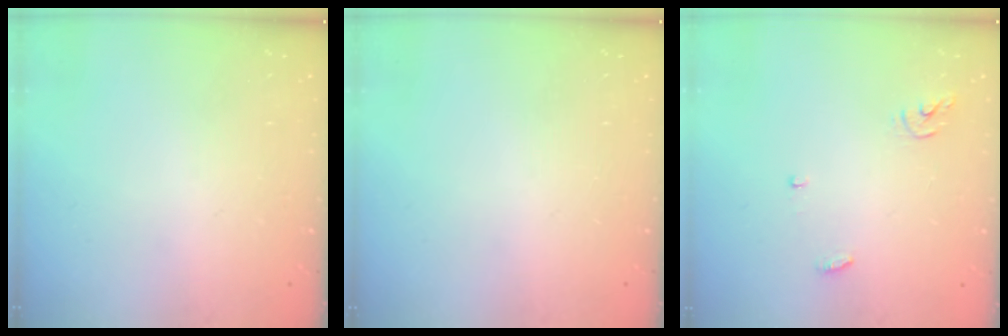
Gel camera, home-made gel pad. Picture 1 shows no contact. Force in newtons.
{"total": 0.0}
{"total": 3.4, "press": 3.4, "slide": 0.2}